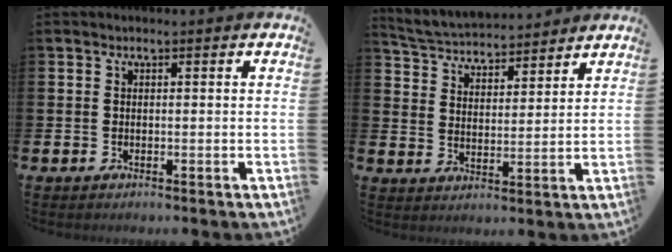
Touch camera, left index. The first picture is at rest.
{"total": 4.8, "force": [4.7, 0.8, 0.1], "torque": [-0.026, -0.033, 0.081]}